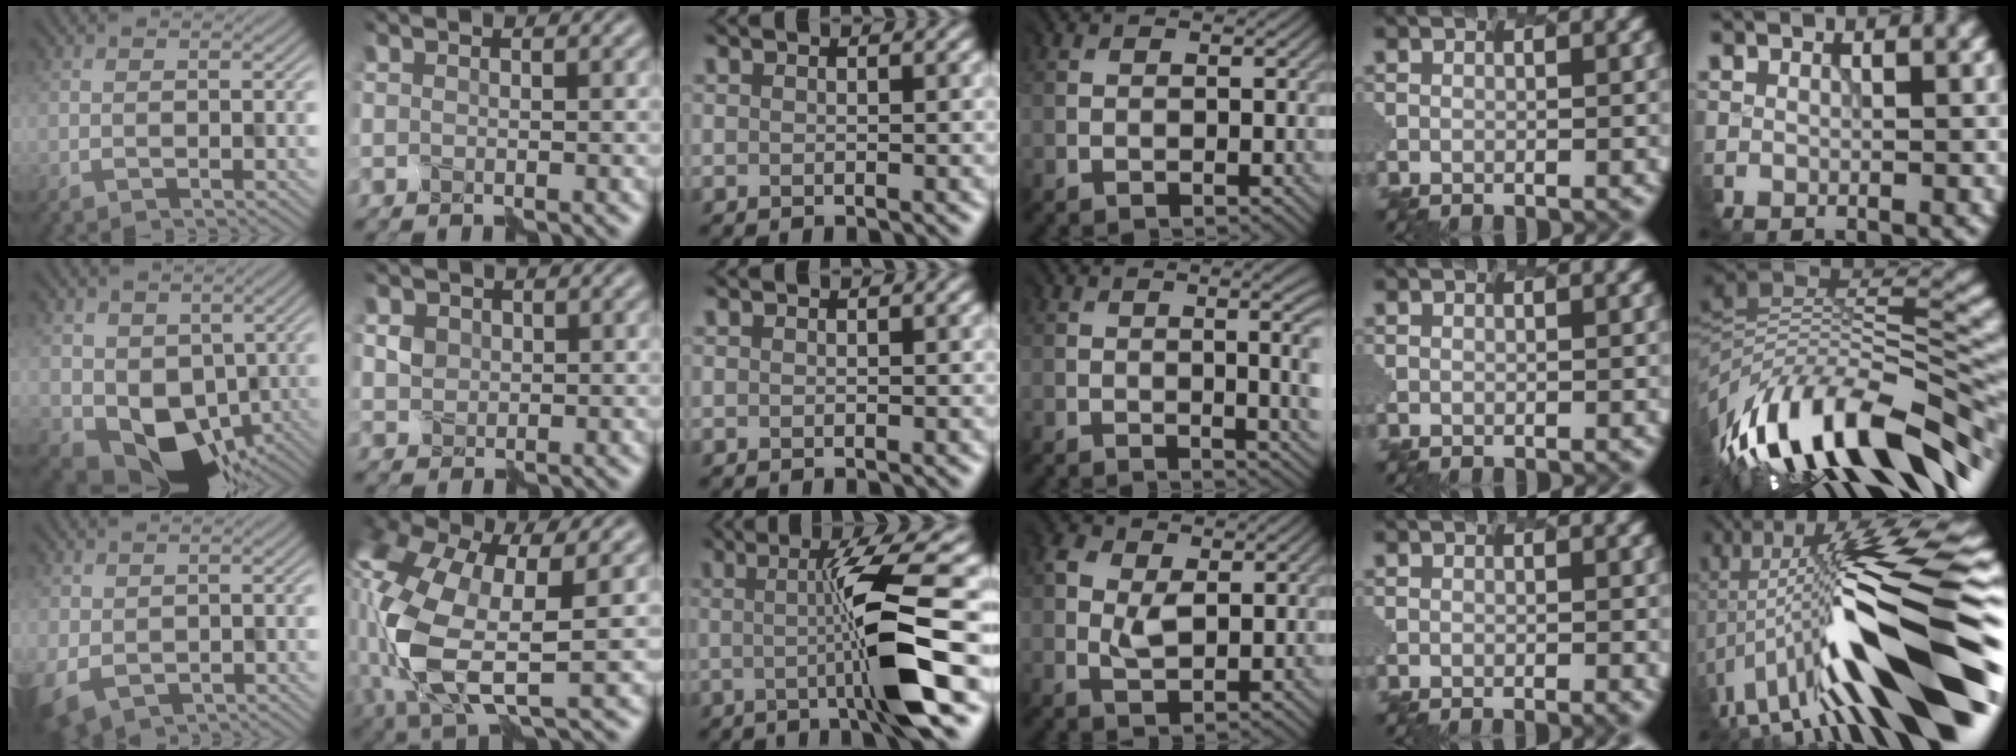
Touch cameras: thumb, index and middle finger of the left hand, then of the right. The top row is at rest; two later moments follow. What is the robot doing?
{"motion": "disassemble", "object": "hinged jar"}